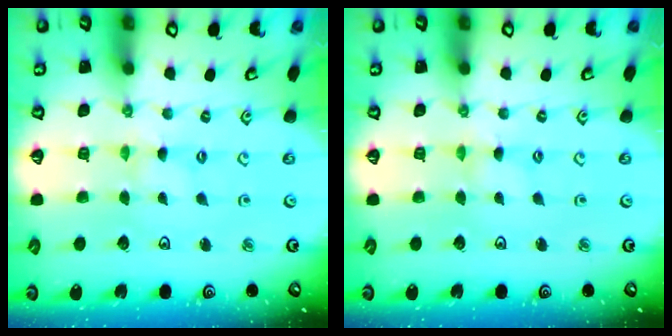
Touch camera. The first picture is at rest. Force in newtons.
{"total": 0.9, "press": 0.8, "slide": 0.2}